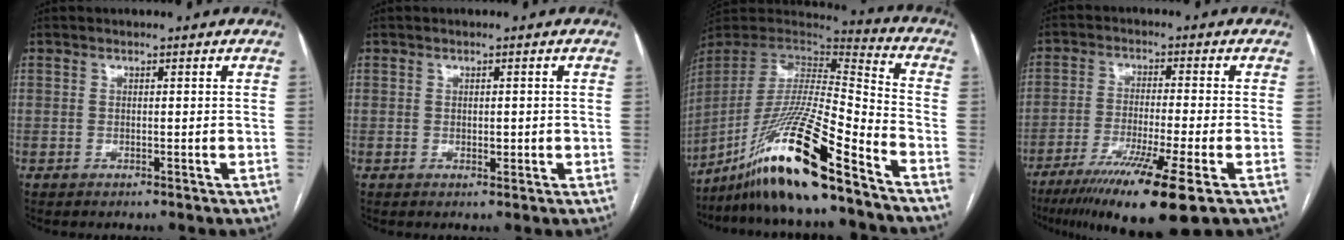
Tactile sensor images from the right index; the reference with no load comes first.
{"total": 1.2, "force": [0.0, 0.7, 1.0], "torque": [-0.013, 0.000, 0.004]}
{"total": 22.5, "force": [-16.1, 0.6, 15.7], "torque": [-0.329, -0.028, -0.299]}
{"total": 13.8, "force": [-8.4, 0.0, 10.9], "torque": [-0.188, -0.039, -0.141]}